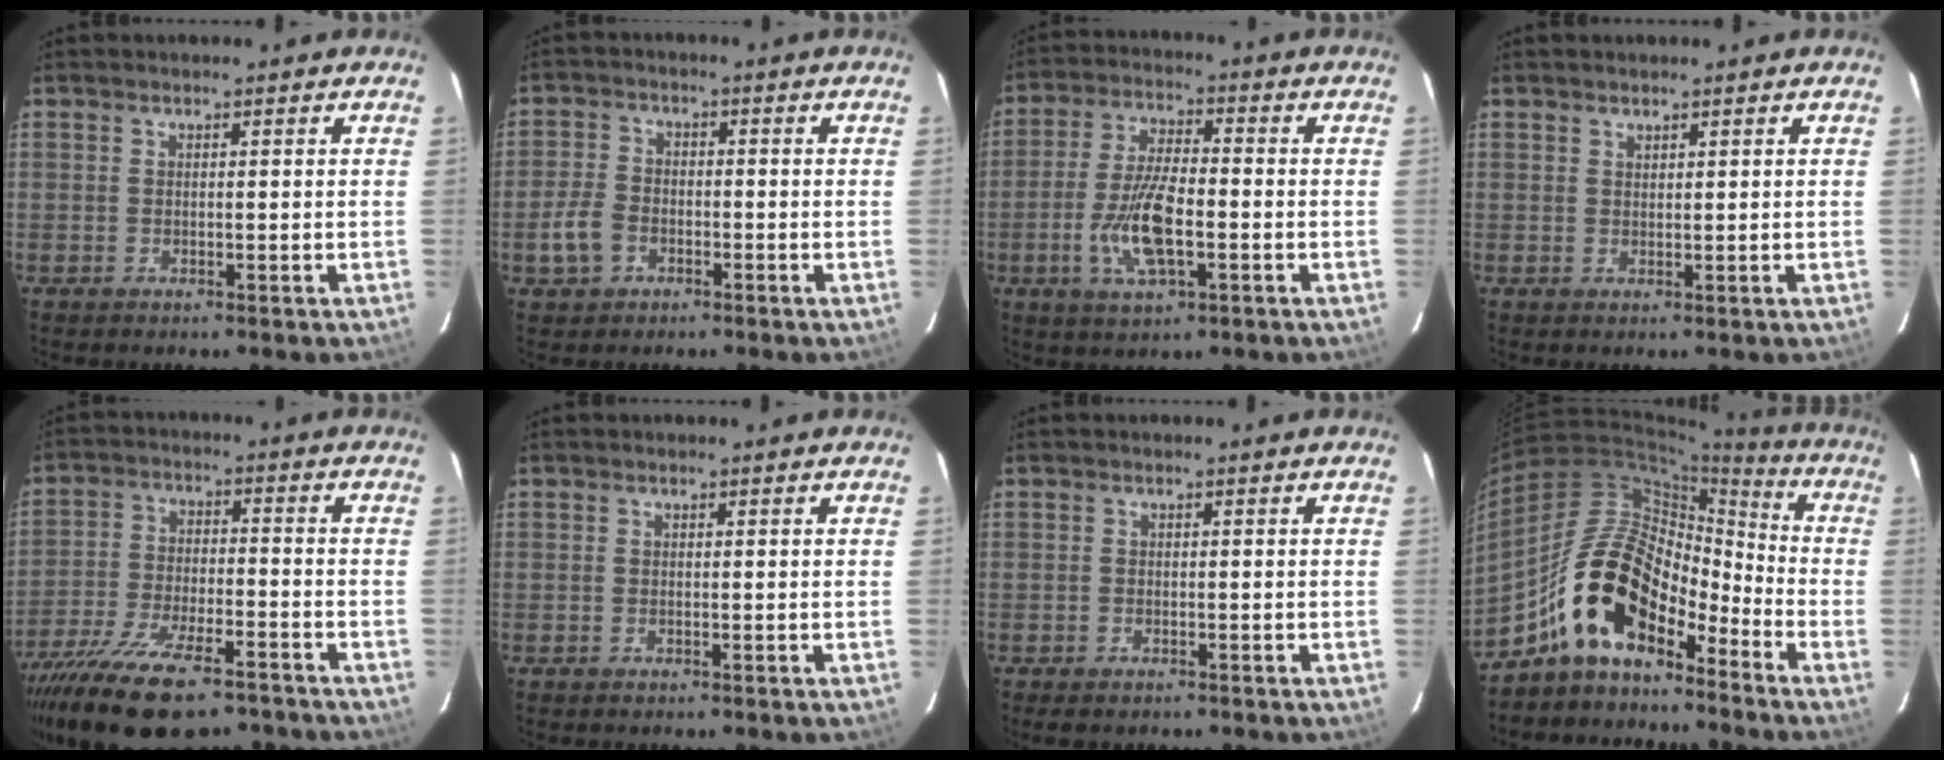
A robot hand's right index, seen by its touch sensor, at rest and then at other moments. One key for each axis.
{"total": 5.6, "fx": -2.5, "fy": 4.2, "fz": 2.8, "tx": -0.071, "ty": 0.010, "tz": -0.044}
{"total": 10.9, "fx": -3.2, "fy": 3.8, "fz": 9.7, "tx": -0.199, "ty": -0.005, "tz": -0.059}
{"total": 0.8, "fx": 0.7, "fy": 0.3, "fz": 0.1, "tx": -0.001, "ty": 0.001, "tz": 0.014}
{"total": 21.0, "fx": -16.0, "fy": 7.0, "fz": 11.6, "tx": -0.235, "ty": -0.045, "tz": -0.259}
{"total": 0.0}
{"total": 2.0, "fx": -1.5, "fy": 1.1, "fz": 0.8, "tx": -0.017, "ty": -0.004, "tz": -0.023}
{"total": 15.5, "fx": -10.8, "fy": 6.9, "fz": 8.7, "tx": -0.154, "ty": 0.021, "tz": -0.206}